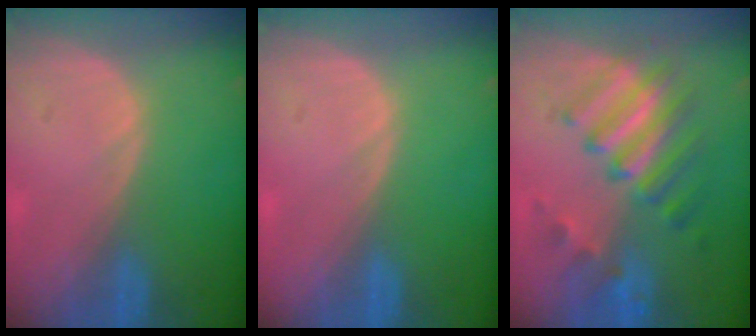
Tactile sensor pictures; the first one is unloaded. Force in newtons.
{"total": 0.0}
{"total": 8.0, "press": 7.9, "slide": 1.3}